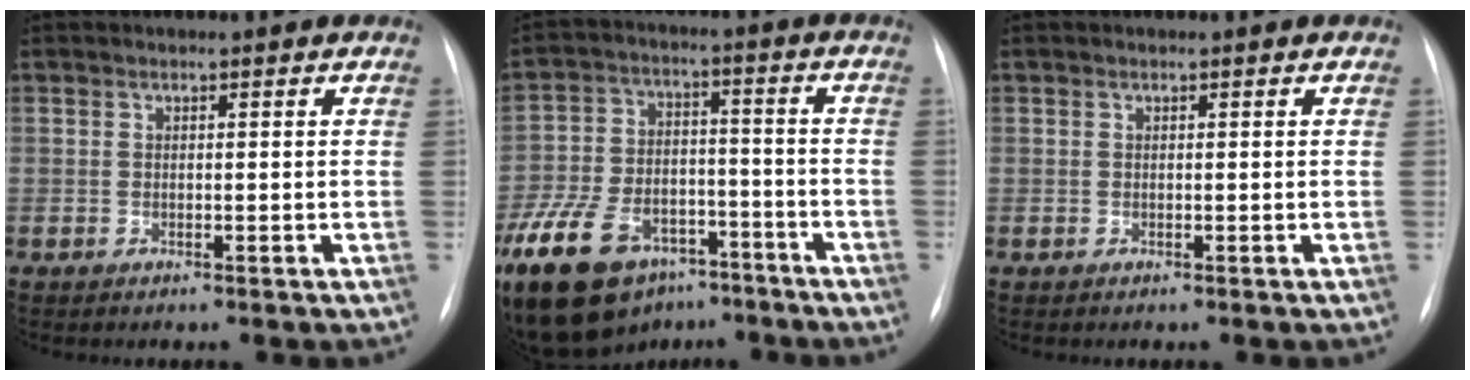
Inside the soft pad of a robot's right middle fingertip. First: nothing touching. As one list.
[{"total": 24.8, "force": [-15.7, 14.0, 13.0], "torque": [-0.332, -0.011, -0.260]}, {"total": 0.0}]